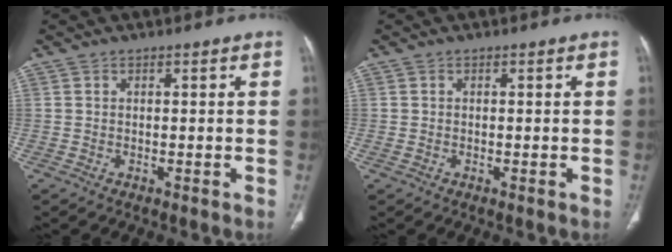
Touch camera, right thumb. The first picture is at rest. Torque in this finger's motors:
{"motor_torque": [2.05, 2.39, -0.07, 0.33, 0.08]}